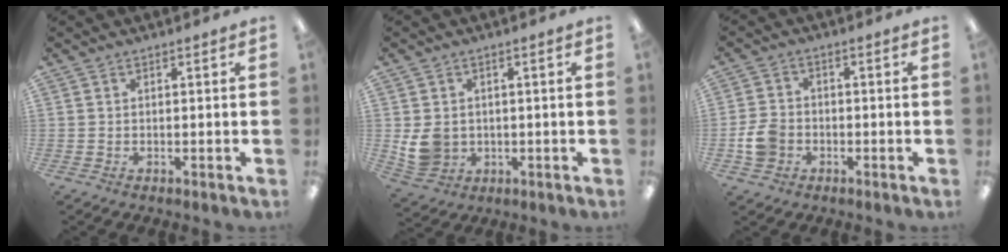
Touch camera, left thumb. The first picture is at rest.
{"total": 6.3, "force": [0.4, 5.6, 2.8], "torque": [-0.055, 0.006, 0.012]}
{"total": 5.9, "force": [-1.8, 4.8, 2.9], "torque": [-0.061, 0.012, -0.031]}